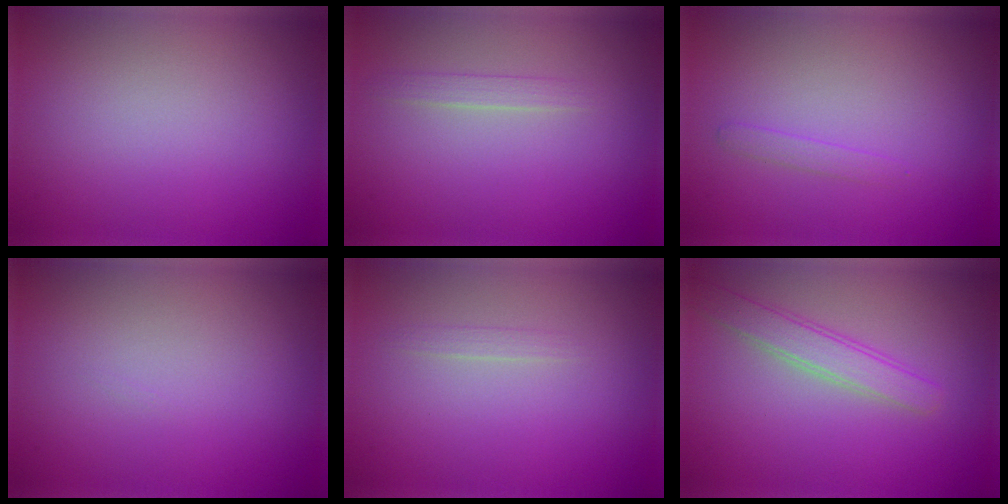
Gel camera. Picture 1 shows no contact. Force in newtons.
{"total": 1.1, "press": 1.1, "slide": 0.1}
{"total": 0.8, "press": 0.8, "slide": 0.0}
{"total": 0.0}
{"total": 0.7, "press": 0.7, "slide": 0.1}
{"total": 2.7, "press": 2.7, "slide": 0.1}